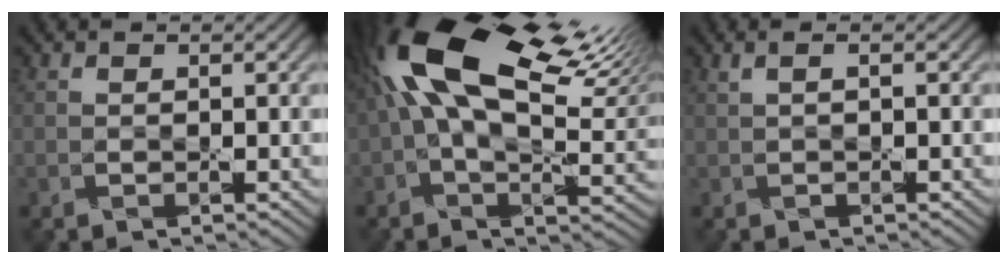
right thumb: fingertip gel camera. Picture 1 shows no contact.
{"total": 18.7, "force": [6.5, 8.2, 15.5], "torque": [-0.321, 0.036, 0.108]}
{"total": 0.9, "force": [0.3, -0.2, 0.9], "torque": [-0.022, 0.008, 0.004]}